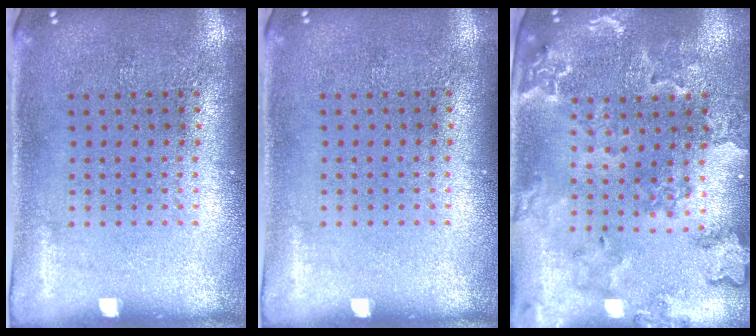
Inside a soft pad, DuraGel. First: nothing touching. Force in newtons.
{"total": 0.0}
{"total": 1.9, "press": 1.9, "slide": 0.2}